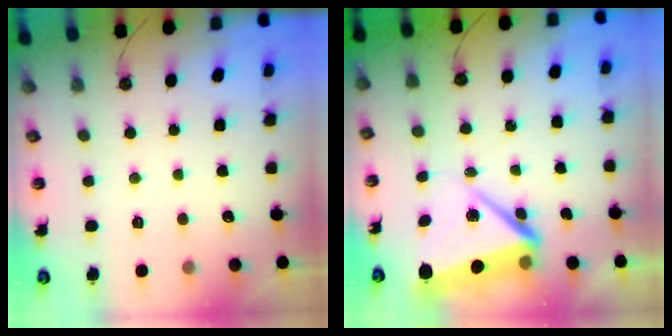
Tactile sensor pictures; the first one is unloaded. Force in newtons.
{"total": 7.7, "press": 7.5, "slide": 1.6}